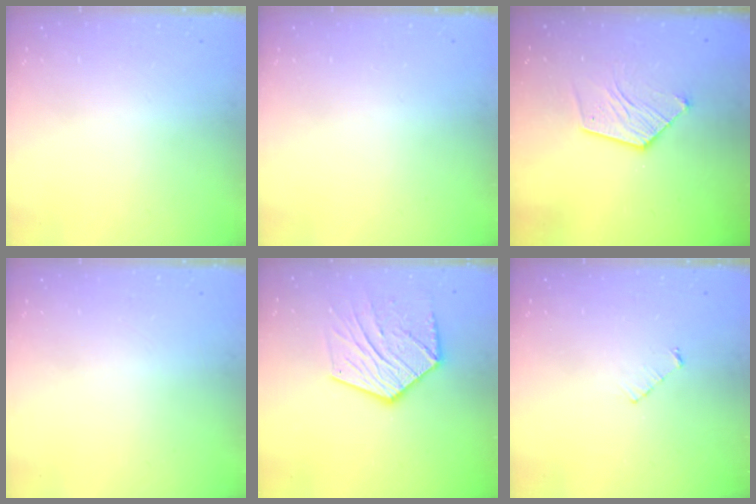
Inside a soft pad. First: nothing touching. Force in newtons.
{"total": 0.0}
{"total": 10.7, "press": 10.7, "slide": 1.1}
{"total": 0.0}
{"total": 16.9, "press": 16.8, "slide": 1.3}
{"total": 3.4, "press": 3.4, "slide": 0.3}